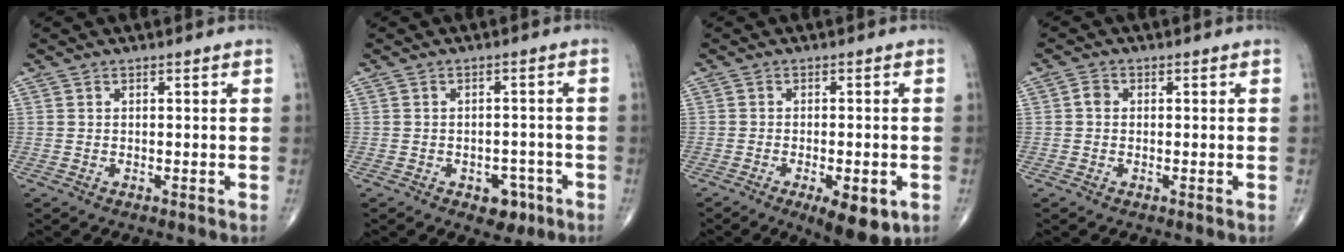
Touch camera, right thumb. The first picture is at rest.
{"total": 4.7, "force": [-2.4, 3.1, 2.5], "torque": [-0.010, 0.017, -0.027]}
{"total": 8.6, "force": [-3.6, 3.0, 7.2], "torque": [-0.094, -0.004, -0.046]}
{"total": 1.6, "force": [0.0, 1.3, 0.9], "torque": [-0.009, 0.003, -0.005]}